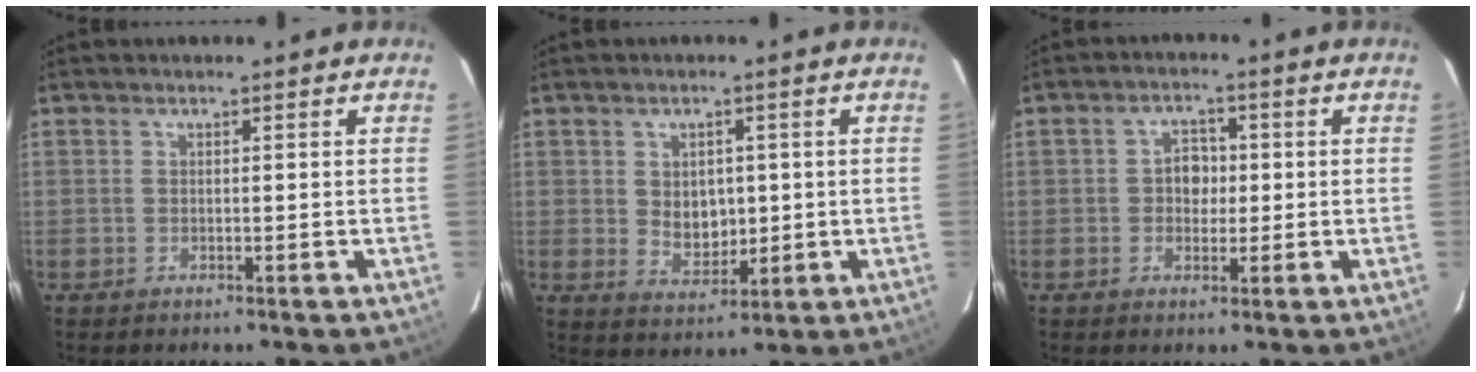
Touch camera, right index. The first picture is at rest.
{"total": 5.7, "force": [0.5, 4.5, 3.5], "torque": [-0.059, -0.003, 0.020]}
{"total": 3.8, "force": [-0.2, 3.3, 1.9], "torque": [-0.031, 0.013, -0.002]}